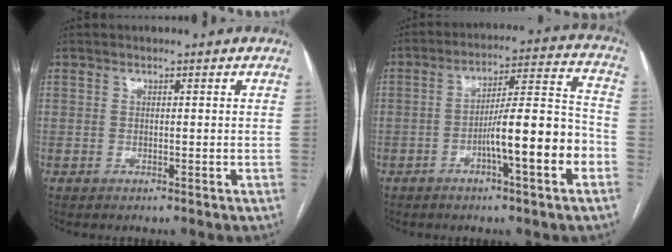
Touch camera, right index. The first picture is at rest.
{"total": 12.0, "force": [-4.3, 1.0, 11.1], "torque": [-0.174, 0.017, -0.065]}